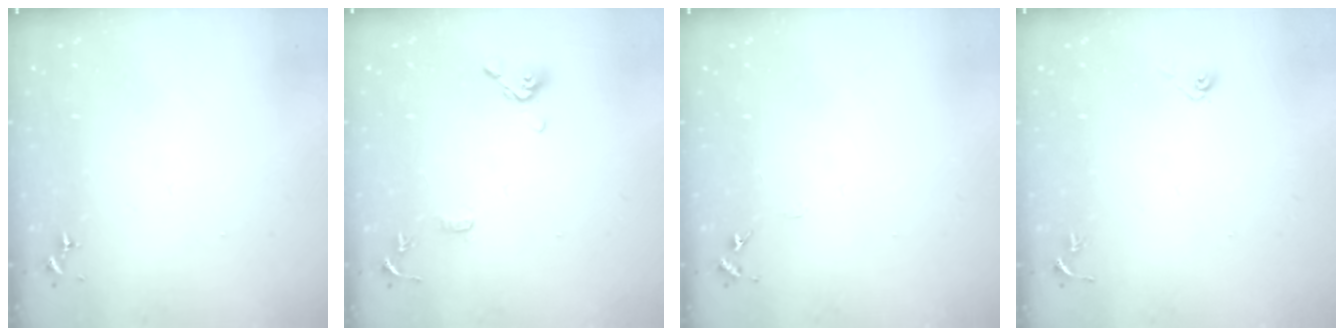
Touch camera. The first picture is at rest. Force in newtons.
{"total": 10.5, "press": 10.4, "slide": 1.9}
{"total": 4.0, "press": 4.0, "slide": 0.5}
{"total": 3.9, "press": 3.3, "slide": 2.0}